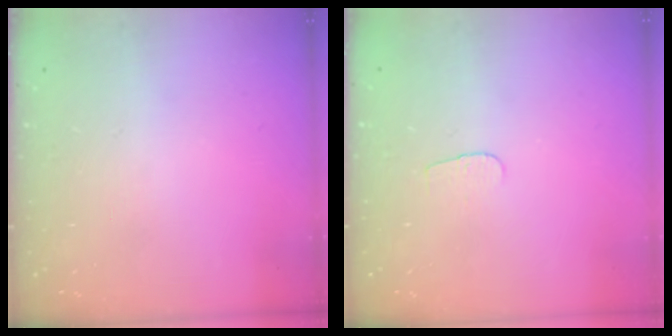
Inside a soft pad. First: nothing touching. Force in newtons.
{"total": 2.9, "press": 2.8, "slide": 0.3}